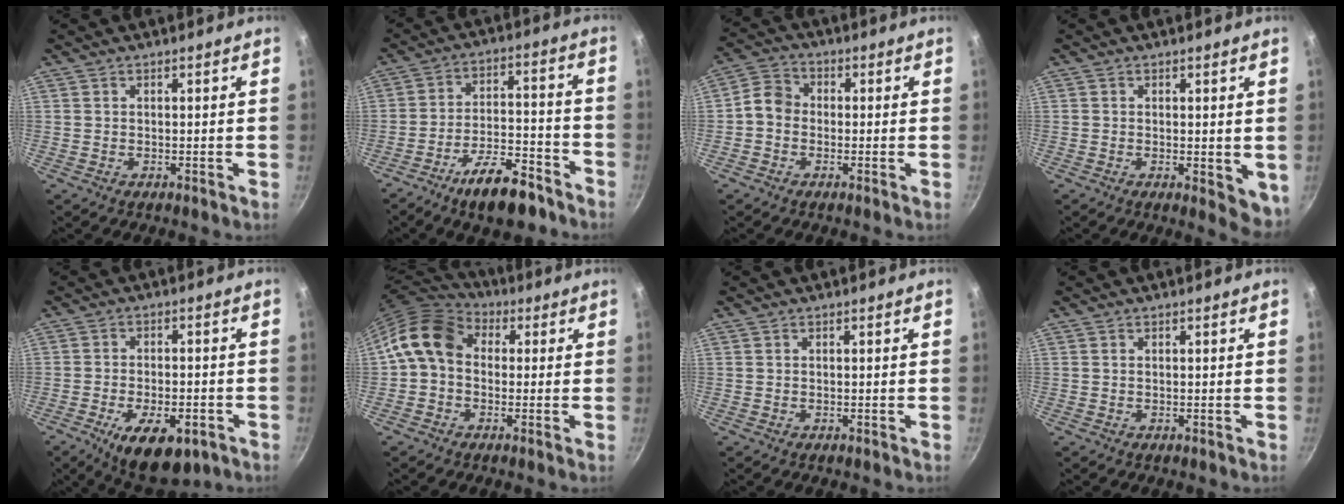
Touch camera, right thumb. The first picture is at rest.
{"total": 12.9, "force": [-8.8, 4.6, 8.1], "torque": [-0.117, 0.071, -0.139]}
{"total": 5.0, "force": [-1.1, 4.2, 2.6], "torque": [-0.028, 0.018, -0.038]}
{"total": 5.0, "force": [-0.1, 2.4, 4.3], "torque": [-0.052, -0.013, -0.001]}
{"total": 12.3, "force": [-5.8, 5.8, 9.1], "torque": [-0.126, 0.014, -0.079]}
{"total": 10.8, "force": [0.8, 8.5, 6.6], "torque": [-0.100, 0.025, -0.009]}
{"total": 0.0}
{"total": 0.0}